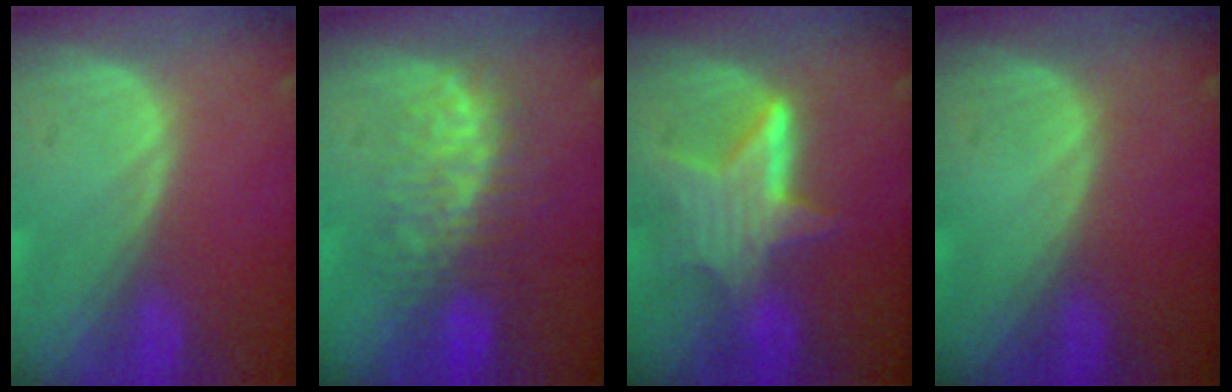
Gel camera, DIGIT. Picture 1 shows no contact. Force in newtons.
{"total": 8.3, "press": 7.6, "slide": 3.4}
{"total": 6.3, "press": 6.3, "slide": 0.5}
{"total": 0.0}